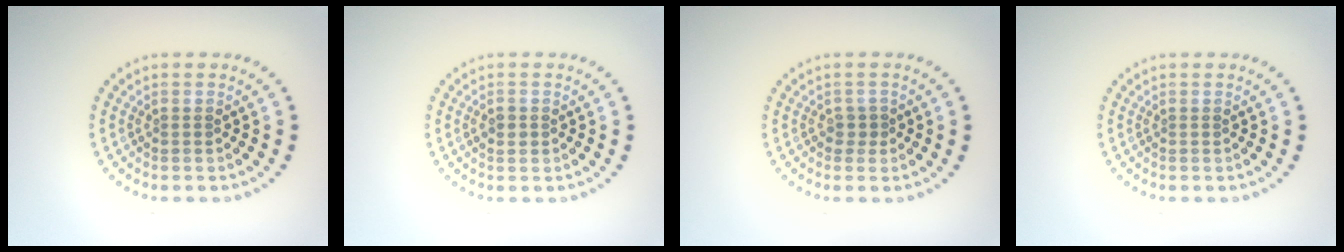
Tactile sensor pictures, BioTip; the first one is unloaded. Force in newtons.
{"total": 1.4, "press": 1.3, "slide": 0.2}
{"total": 0.8, "press": 0.4, "slide": 0.6}
{"total": 0.0}